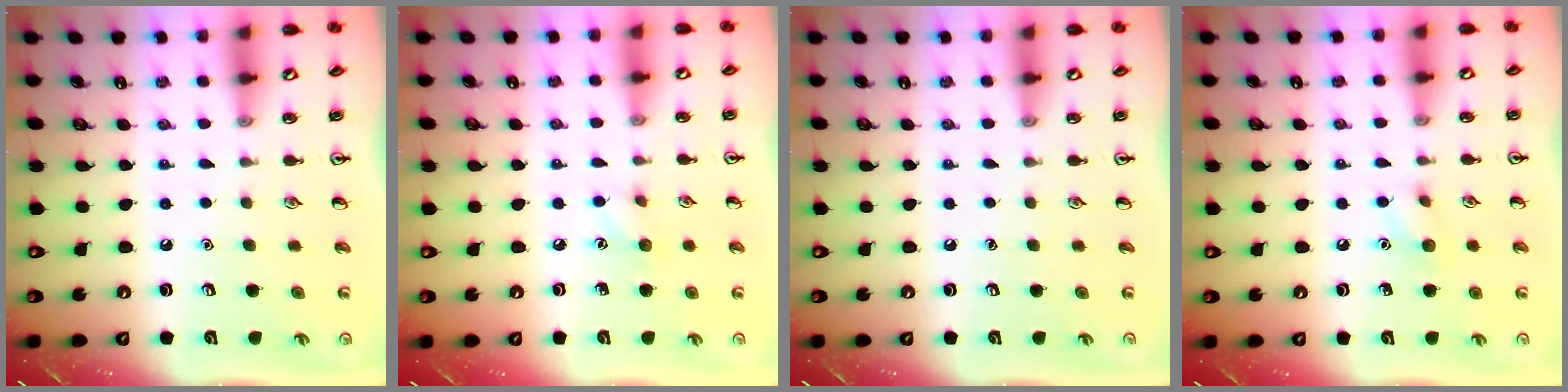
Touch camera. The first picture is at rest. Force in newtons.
{"total": 5.8, "press": 5.6, "slide": 1.5}
{"total": 0.0}
{"total": 6.6, "press": 6.4, "slide": 1.7}